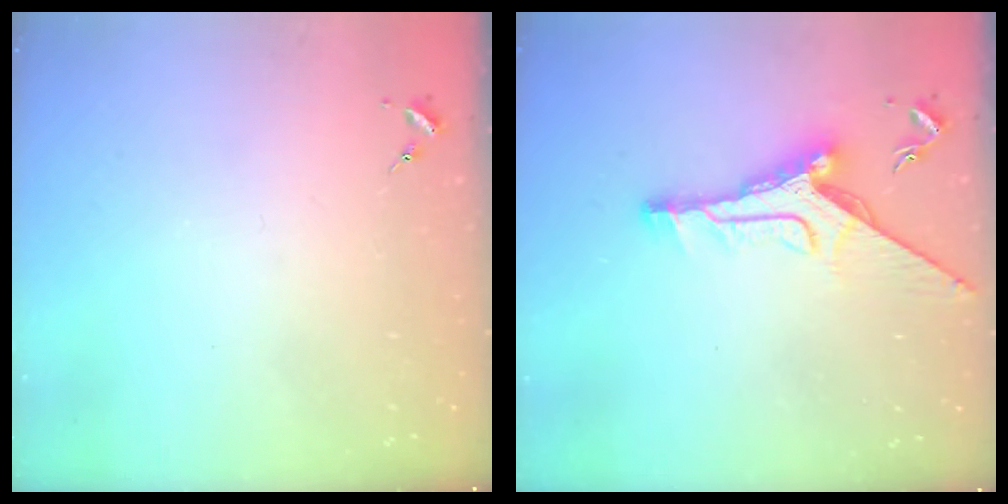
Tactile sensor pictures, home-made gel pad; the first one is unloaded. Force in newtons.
{"total": 11.5, "press": 11.5, "slide": 0.8}